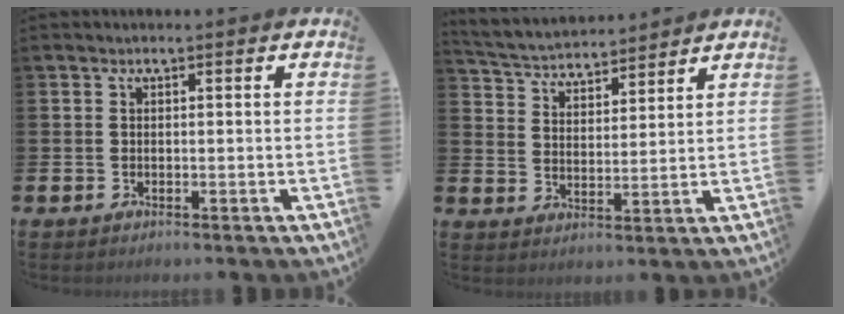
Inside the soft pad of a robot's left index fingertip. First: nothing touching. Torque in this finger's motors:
{"motor_torque": [0.19, -0.19, 0.14, 0.10]}